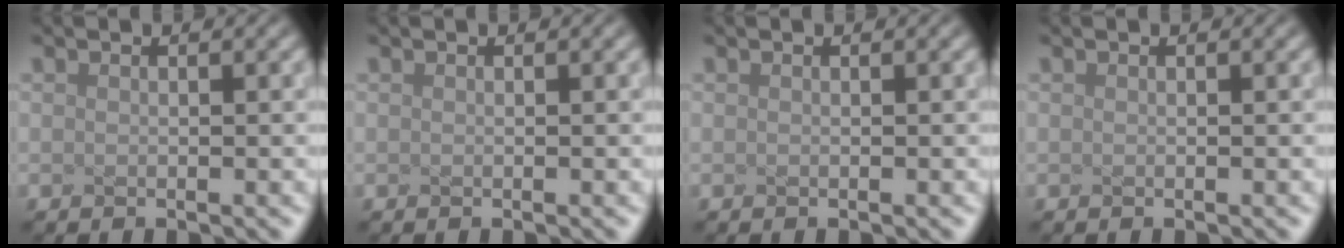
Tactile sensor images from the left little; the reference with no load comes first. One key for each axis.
{"total": 0.0}
{"total": 0.0}
{"total": 0.0}